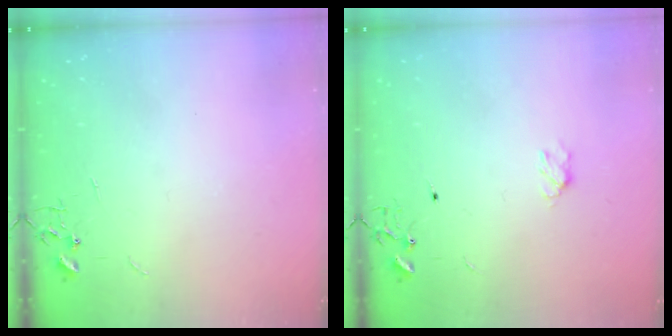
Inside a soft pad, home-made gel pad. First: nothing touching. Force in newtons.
{"total": 3.9, "press": 3.8, "slide": 0.9}